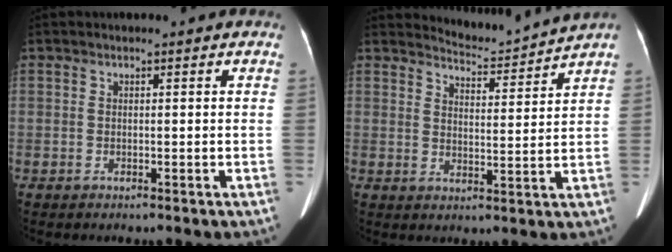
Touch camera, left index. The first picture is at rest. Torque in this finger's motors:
{"motor_torque": [-0.54, -0.41, -0.30, -0.16]}